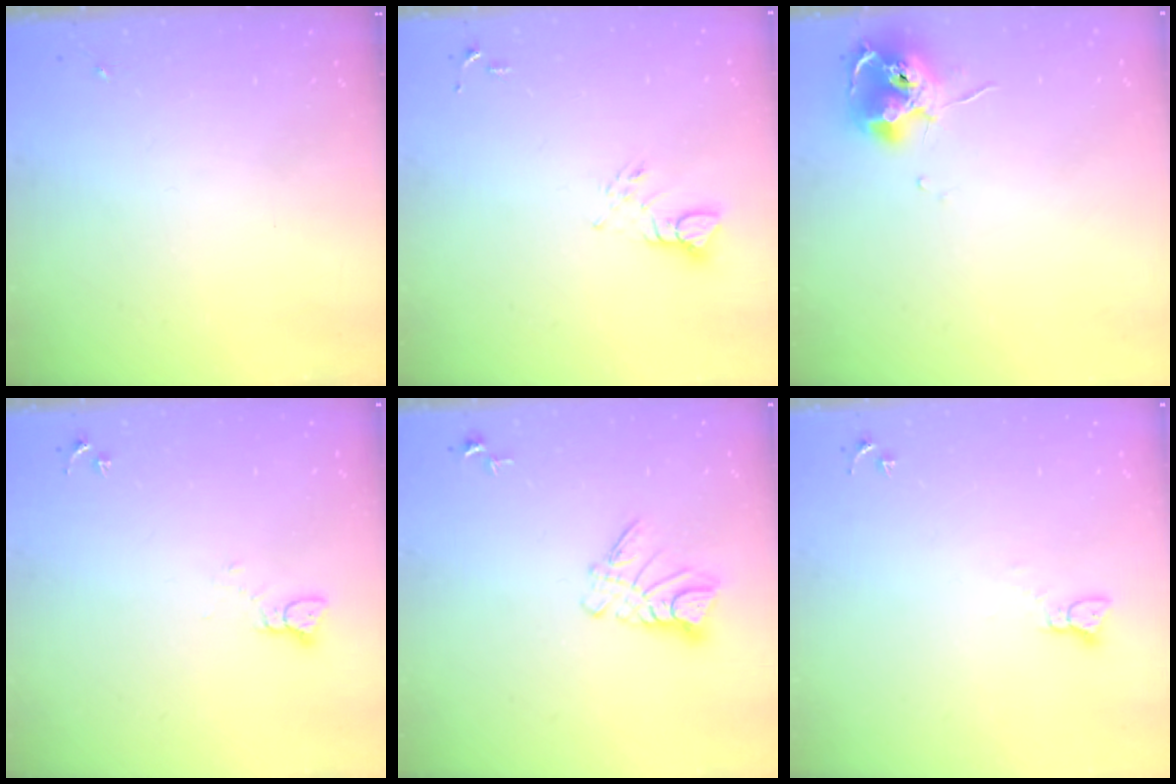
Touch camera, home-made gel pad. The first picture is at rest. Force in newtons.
{"total": 3.8, "press": 3.8, "slide": 0.3}
{"total": 11.2, "press": 11.1, "slide": 1.1}
{"total": 2.2, "press": 2.2, "slide": 0.2}
{"total": 9.2, "press": 9.2, "slide": 0.9}
{"total": 2.3, "press": 2.3, "slide": 0.3}